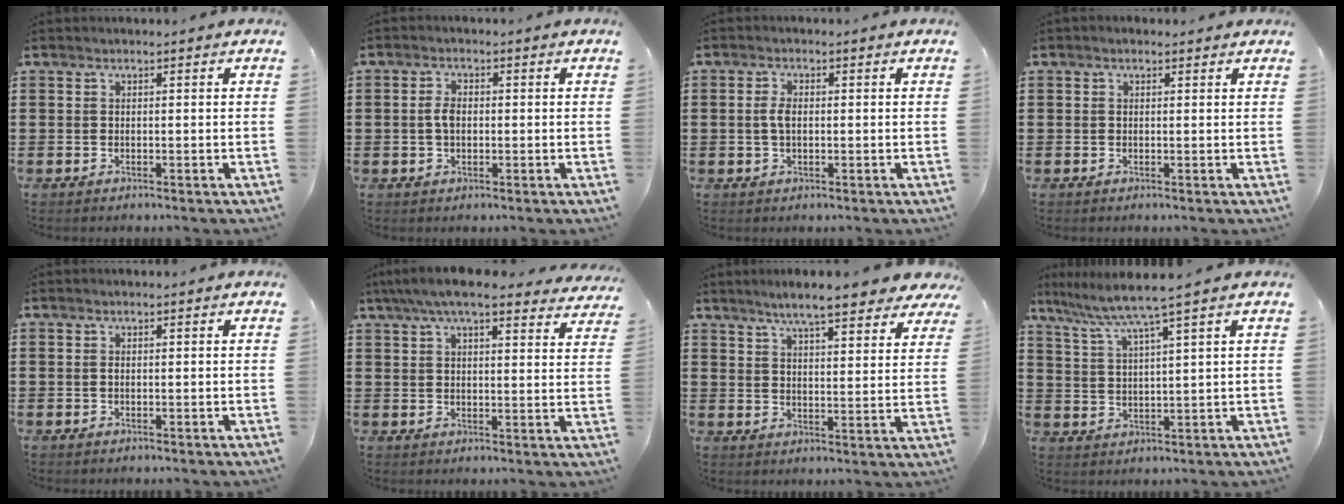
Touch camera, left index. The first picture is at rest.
{"total": 2.7, "force": [0.0, 1.5, 2.2], "torque": [-0.054, 0.003, -0.003]}
{"total": 2.6, "force": [0.1, 1.2, 2.3], "torque": [-0.056, 0.001, -0.002]}
{"total": 0.7, "force": [0.4, 0.4, 0.3], "torque": [-0.007, 0.004, 0.007]}
{"total": 0.0}
{"total": 7.1, "force": [6.0, 1.0, 3.6], "torque": [-0.087, -0.013, 0.109]}
{"total": 7.2, "force": [6.3, 0.7, 3.5], "torque": [-0.073, -0.023, 0.107]}
{"total": 5.6, "force": [4.2, -0.9, 3.6], "torque": [-0.086, -0.024, 0.066]}